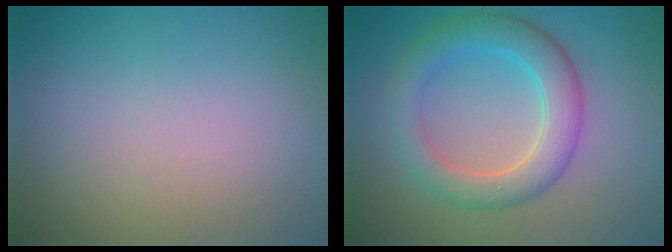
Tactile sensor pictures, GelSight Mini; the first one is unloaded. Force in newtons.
{"total": 4.9, "press": 4.9, "slide": 0.5}